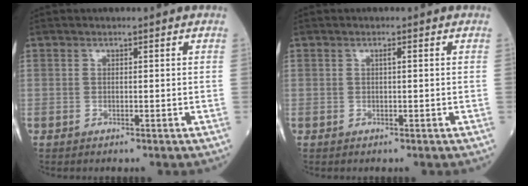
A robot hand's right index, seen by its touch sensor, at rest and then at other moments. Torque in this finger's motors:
{"motor_torque": [-0.02, 0.00, -0.03, 0.02]}